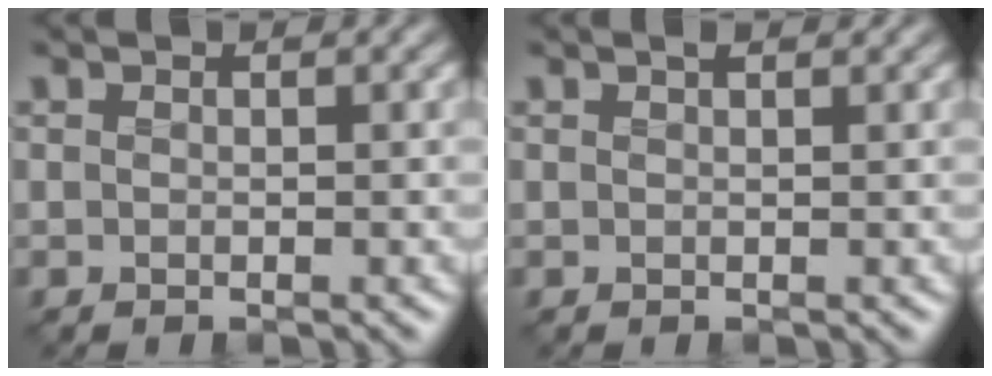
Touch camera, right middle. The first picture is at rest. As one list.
[{"total": 0.8, "force": [0.6, 0.1, 0.4], "torque": [-0.010, -0.002, 0.008]}]